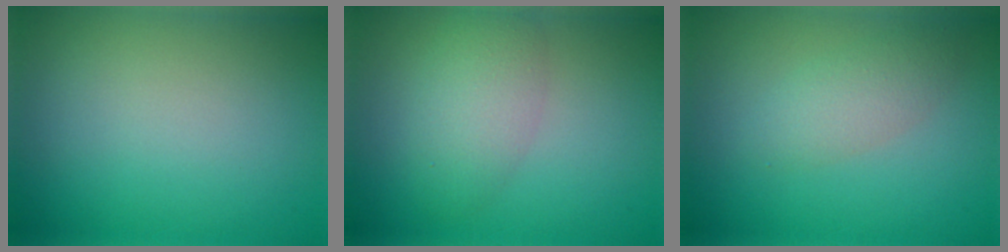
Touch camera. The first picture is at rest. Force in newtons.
{"total": 3.6, "press": 3.6, "slide": 0.0}
{"total": 2.4, "press": 2.4, "slide": 0.2}